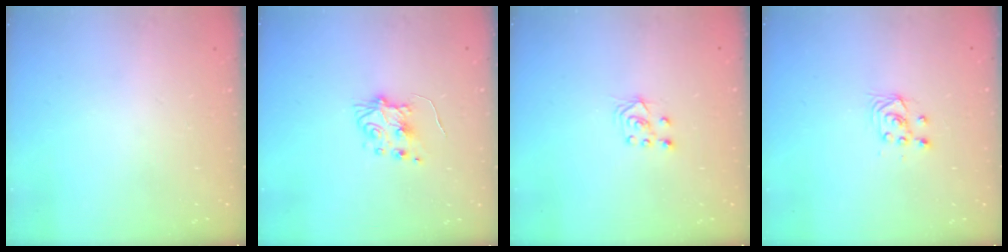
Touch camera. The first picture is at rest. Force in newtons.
{"total": 6.4, "press": 6.4, "slide": 0.4}
{"total": 4.3, "press": 4.3, "slide": 0.6}
{"total": 2.9, "press": 2.7, "slide": 1.0}